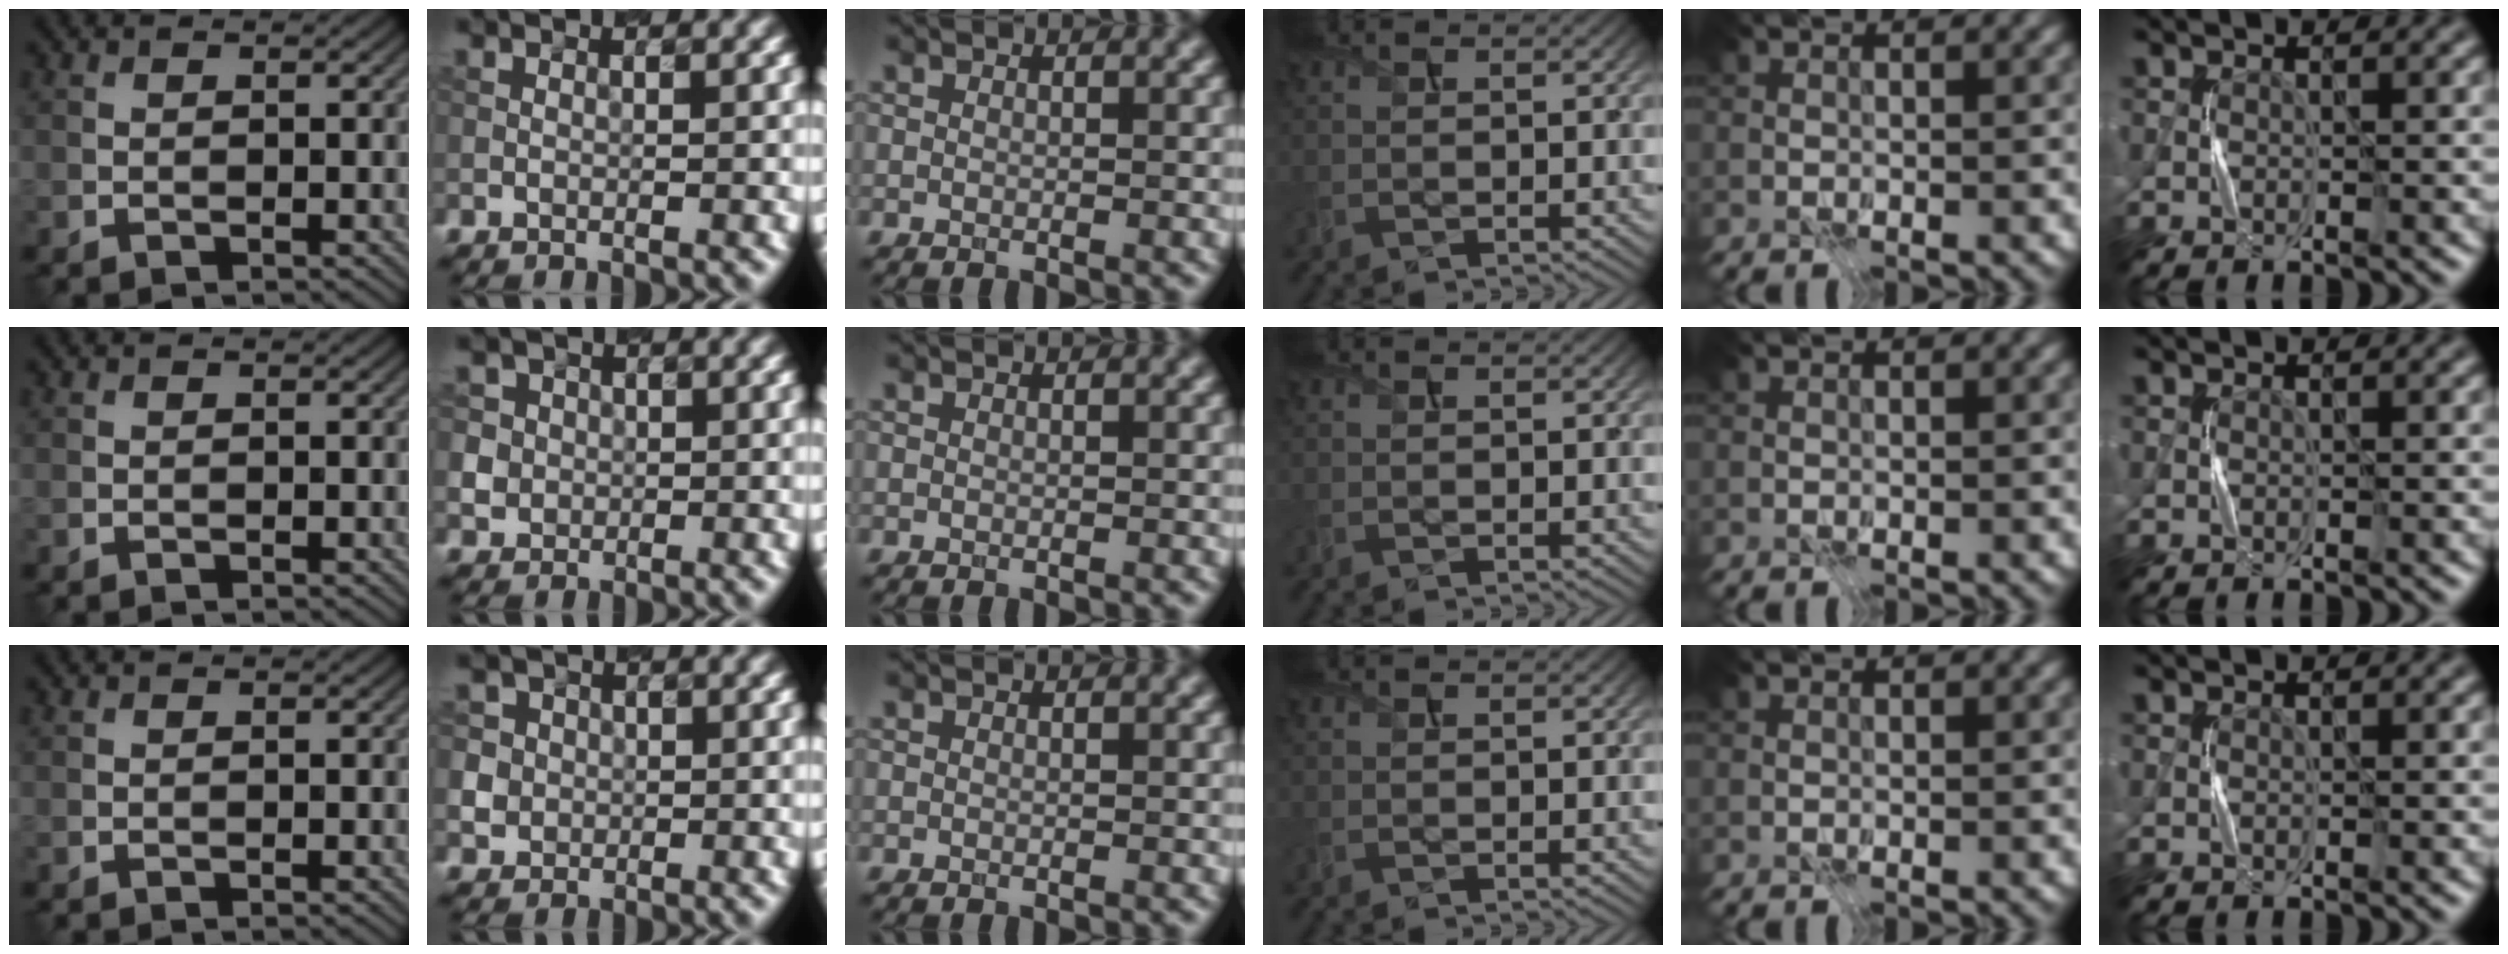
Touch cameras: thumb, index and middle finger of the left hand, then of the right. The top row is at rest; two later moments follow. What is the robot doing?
{"motion": "press", "object": "calculator"}